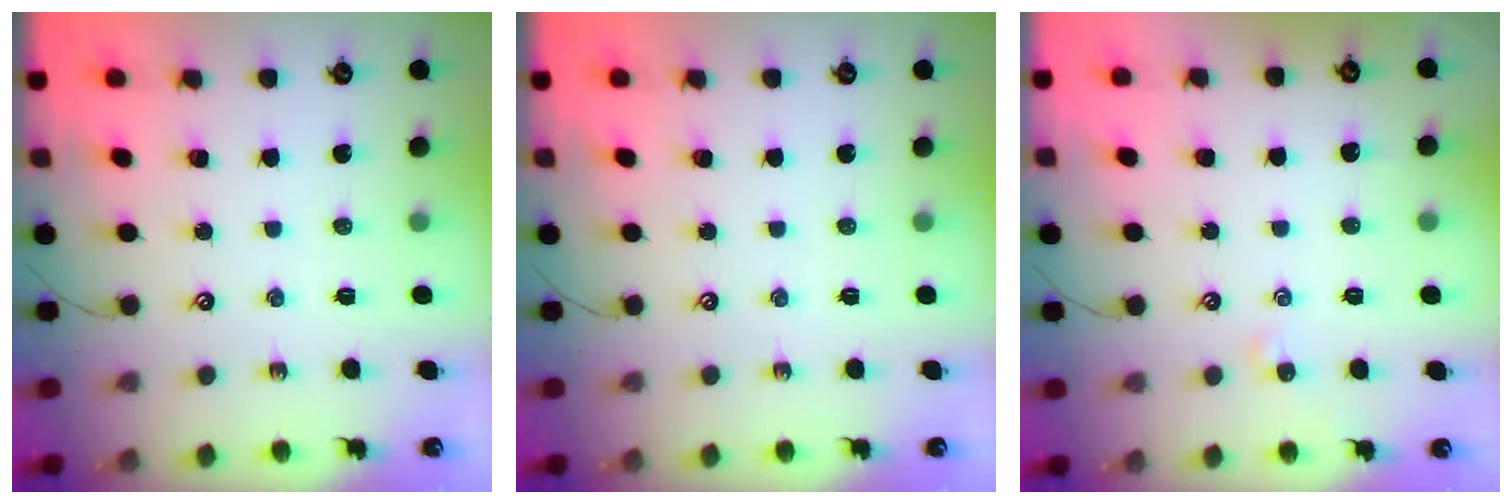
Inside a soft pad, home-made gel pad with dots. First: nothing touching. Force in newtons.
{"total": 0.0}
{"total": 0.0}